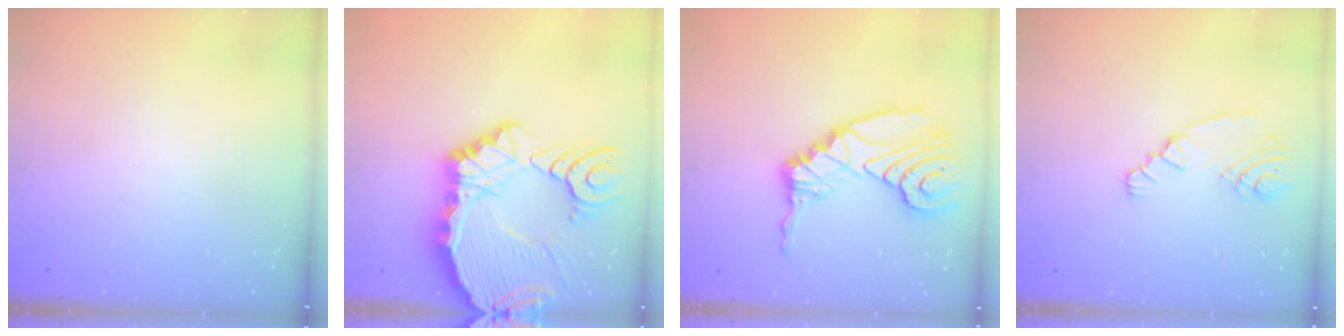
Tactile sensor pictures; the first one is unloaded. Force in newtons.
{"total": 22.0, "press": 21.8, "slide": 3.0}
{"total": 14.7, "press": 14.6, "slide": 2.0}
{"total": 3.5, "press": 3.2, "slide": 1.3}